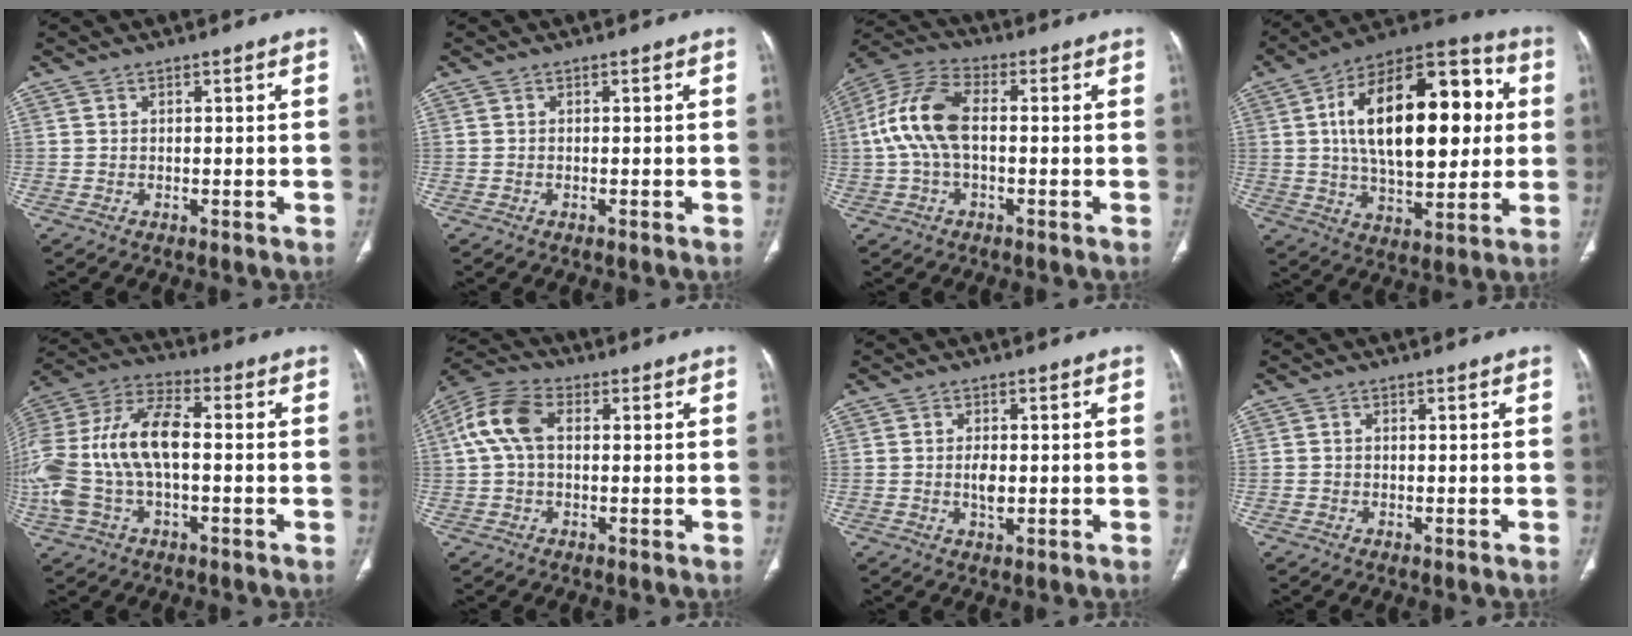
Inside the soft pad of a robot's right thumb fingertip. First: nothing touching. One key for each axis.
{"total": 0.0}
{"total": 11.9, "fx": 0.0, "fy": 6.4, "fz": 10.1, "tx": -0.220, "ty": 0.033, "tz": -0.007}
{"total": 27.5, "fx": 4.1, "fy": 14.2, "fz": 23.2, "tx": -0.339, "ty": 0.018, "tz": 0.059}
{"total": 20.4, "fx": -1.2, "fy": 10.8, "fz": 17.3, "tx": -0.396, "ty": 0.035, "tz": -0.021}
{"total": 9.3, "fx": 1.4, "fy": 5.8, "fz": 7.1, "tx": -0.155, "ty": 0.030, "tz": 0.021}
{"total": 3.0, "fx": -0.2, "fy": 1.6, "fz": 2.5, "tx": -0.046, "ty": -0.001, "tz": -0.004}
{"total": 0.7, "fx": -0.2, "fy": 0.7, "fz": 0.1, "tx": 0.002, "ty": 0.005, "tz": -0.005}